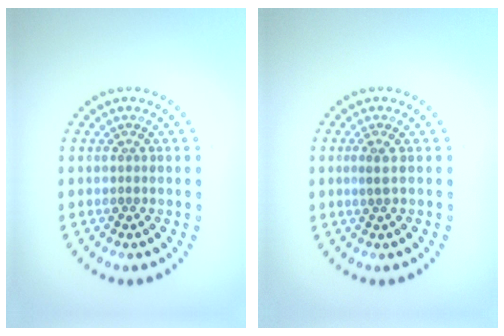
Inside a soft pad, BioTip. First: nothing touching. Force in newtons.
{"total": 1.0, "press": 0.8, "slide": 0.6}